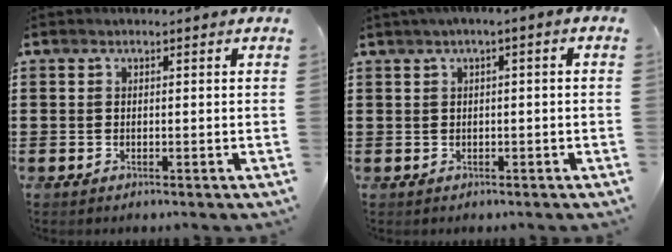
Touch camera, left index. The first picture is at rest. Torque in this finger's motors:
{"motor_torque": [1.21, -0.93, 0.78, 0.18]}